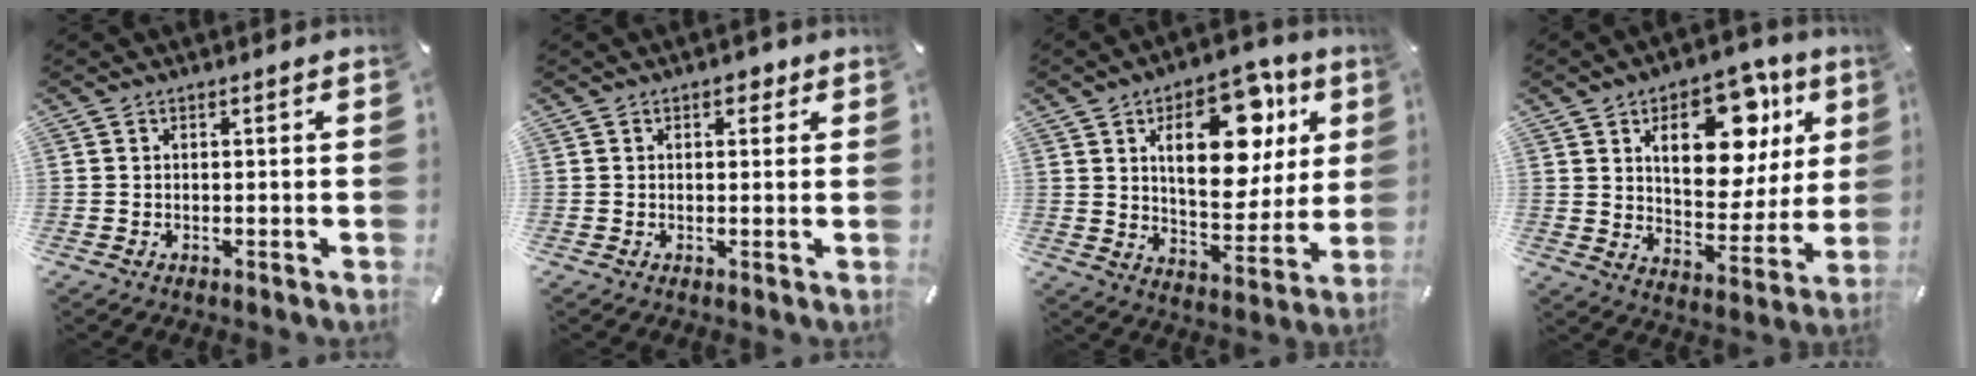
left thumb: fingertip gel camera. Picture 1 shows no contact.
{"total": 2.4, "force": [1.1, 1.7, 1.3], "torque": [-0.005, -0.003, 0.012]}
{"total": 20.7, "force": [8.8, 11.4, 14.9], "torque": [-0.201, -0.034, 0.142]}
{"total": 19.3, "force": [8.9, 11.1, 13.1], "torque": [-0.185, -0.034, 0.148]}